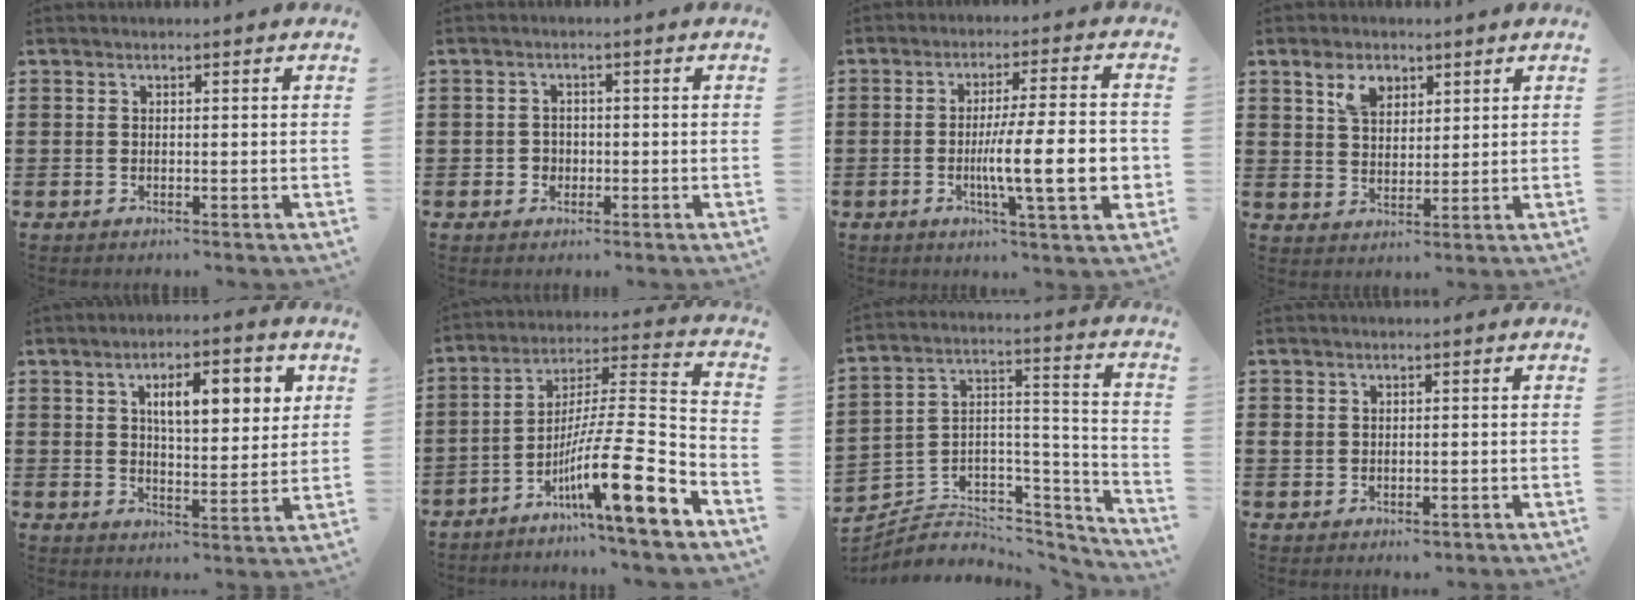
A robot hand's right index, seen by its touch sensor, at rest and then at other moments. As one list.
[{"total": 1.8, "force": [-0.6, 1.6, 0.4], "torque": [-0.013, 0.002, -0.015]}, {"total": 13.2, "force": [-2.4, 2.0, 12.9], "torque": [-0.216, -0.015, -0.046]}, {"total": 4.8, "force": [2.9, 2.8, 2.6], "torque": [-0.062, 0.008, 0.053]}, {"total": 7.7, "force": [2.8, 2.7, 6.6], "torque": [-0.110, -0.001, 0.042]}, {"total": 15.3, "force": [-8.4, 1.5, 12.7], "torque": [-0.222, -0.014, -0.154]}, {"total": 3.1, "force": [-1.5, 2.8, 0.2], "torque": [-0.019, -0.014, -0.033]}, {"total": 1.5, "force": [-0.2, 1.2, 0.8], "torque": [-0.019, 0.005, -0.005]}]